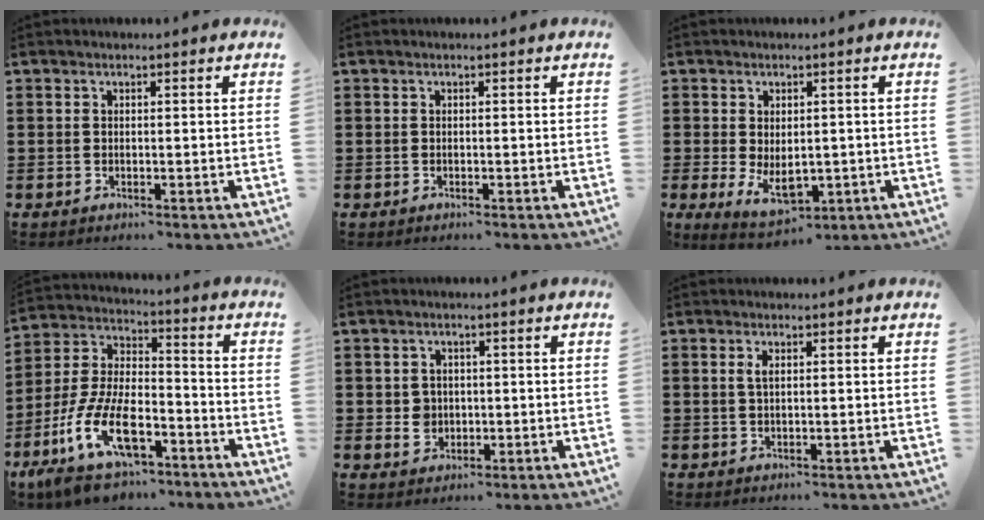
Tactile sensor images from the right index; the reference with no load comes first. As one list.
[{"total": 0.0}, {"total": 5.9, "force": [-1.4, 3.4, 4.6], "torque": [-0.092, -0.006, -0.026]}, {"total": 14.3, "force": [-8.7, 5.9, 9.7], "torque": [-0.219, 0.016, -0.163]}, {"total": 2.4, "force": [-0.2, 2.2, 0.9], "torque": [-0.024, 0.006, -0.005]}, {"total": 1.4, "force": [0.4, 0.5, 1.3], "torque": [-0.027, 0.004, 0.005]}]